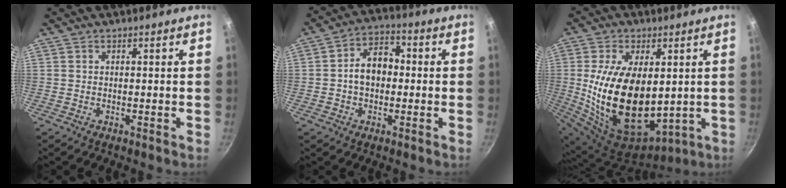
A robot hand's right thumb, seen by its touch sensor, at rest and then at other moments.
{"total": 8.5, "force": [-0.3, 6.1, 5.9], "torque": [-0.064, 0.027, -0.016]}
{"total": 22.0, "force": [1.3, 13.0, 17.7], "torque": [-0.321, -0.027, 0.045]}